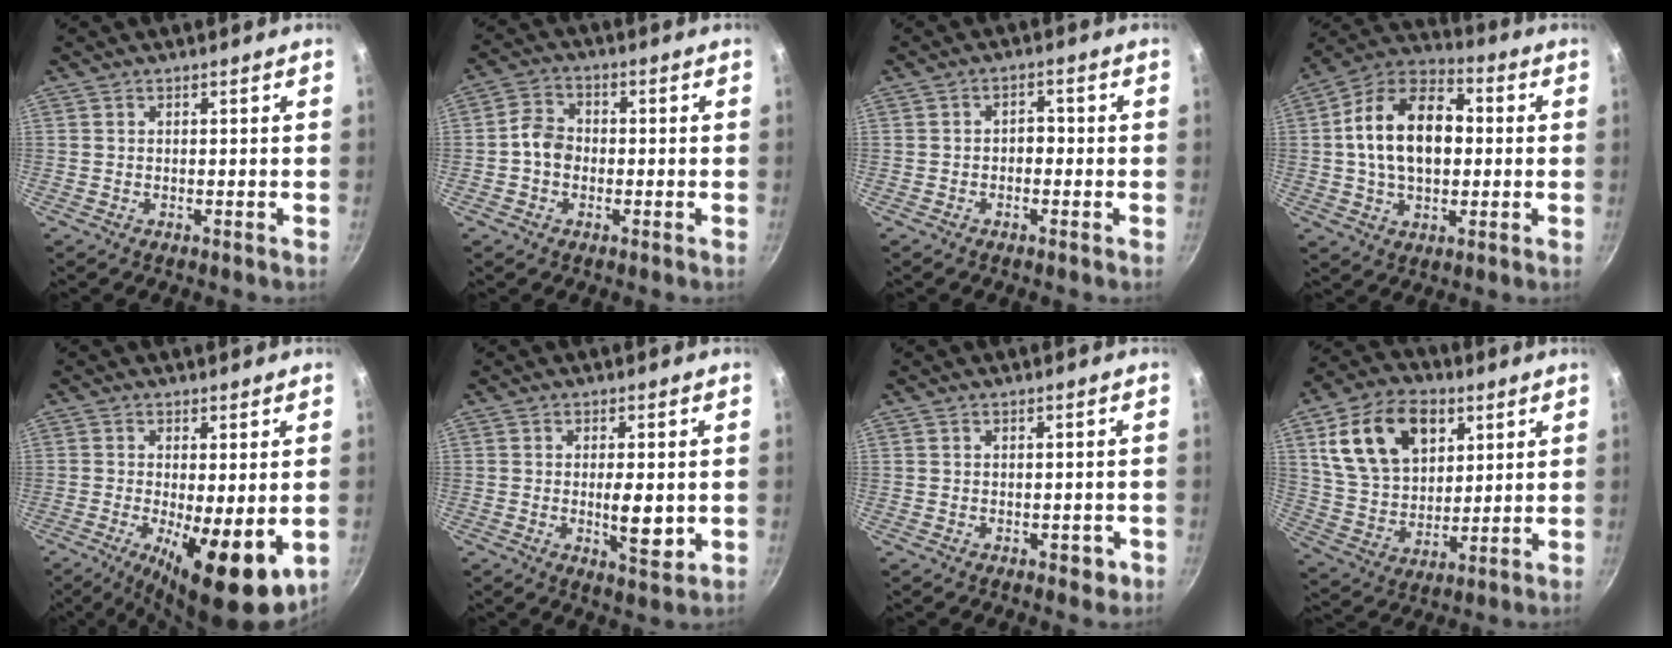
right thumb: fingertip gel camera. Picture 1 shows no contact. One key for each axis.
{"total": 5.2, "fx": -1.0, "fy": 4.2, "fz": 2.9, "tx": -0.030, "ty": 0.023, "tz": -0.029}
{"total": 2.4, "fx": -0.8, "fy": 1.8, "fz": 1.5, "tx": -0.006, "ty": 0.013, "tz": -0.015}
{"total": 17.6, "fx": 1.1, "fy": 11.5, "fz": 13.3, "tx": -0.194, "ty": 0.029, "tz": 0.004}
{"total": 12.9, "fx": -2.8, "fy": 4.1, "fz": 11.9, "tx": -0.175, "ty": -0.011, "tz": -0.033}
{"total": 6.5, "fx": -0.4, "fy": 2.1, "fz": 6.2, "tx": -0.097, "ty": -0.012, "tz": -0.003}
{"total": 2.5, "fx": -0.8, "fy": 1.5, "fz": 1.7, "tx": -0.005, "ty": 0.010, "tz": -0.006}
{"total": 19.0, "fx": 7.4, "fy": 12.6, "fz": 12.2, "tx": -0.191, "ty": -0.015, "tz": 0.134}